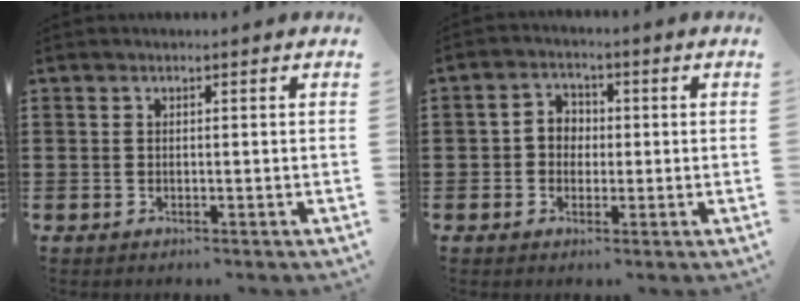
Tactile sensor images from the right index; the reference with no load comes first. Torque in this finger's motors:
{"motor_torque": [0.77, -0.42, 0.36, 0.07]}